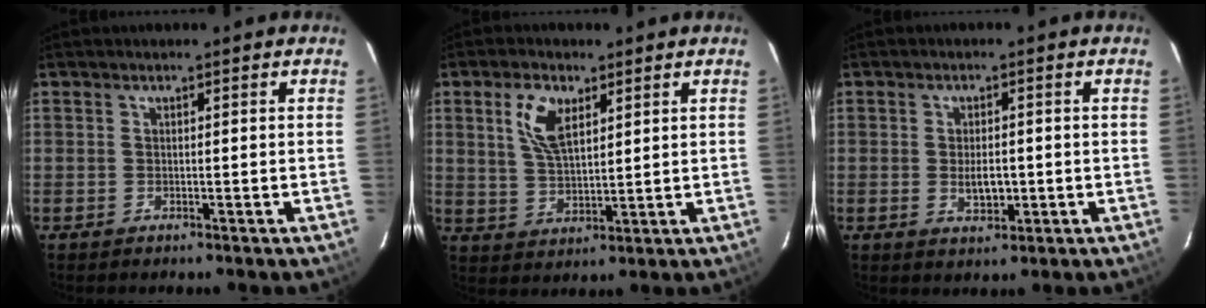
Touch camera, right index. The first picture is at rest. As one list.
[{"total": 7.5, "force": [3.3, 3.7, 5.6], "torque": [-0.111, 0.009, 0.068]}, {"total": 4.1, "force": [-0.5, 2.2, 3.5], "torque": [-0.062, -0.004, -0.003]}]